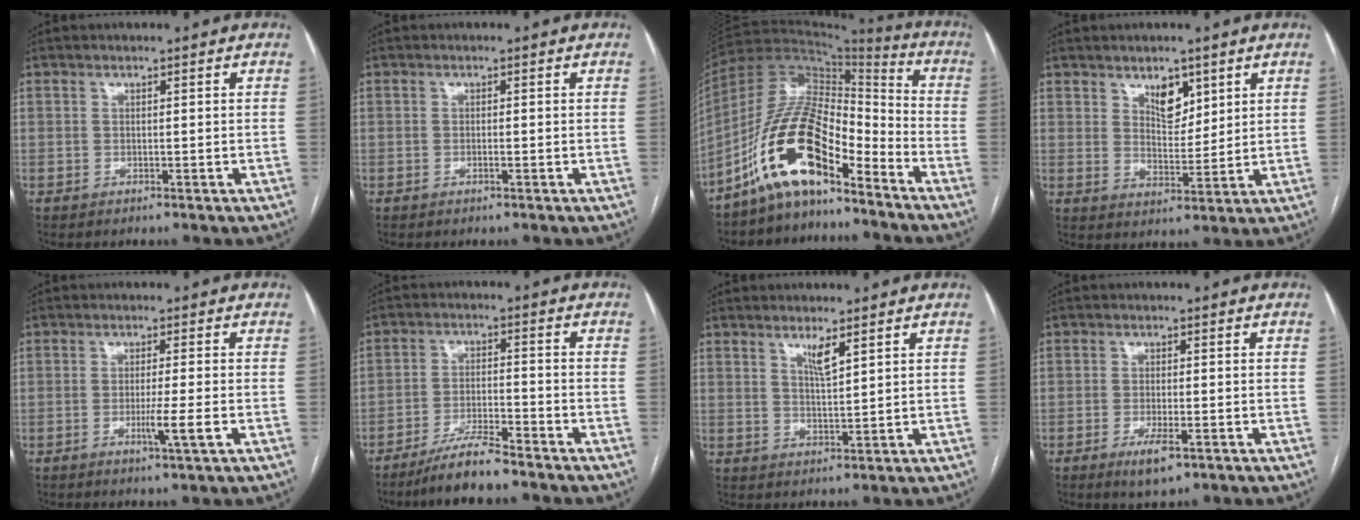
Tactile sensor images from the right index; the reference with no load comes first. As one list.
[{"total": 0.7, "force": [-0.3, 0.0, 0.6], "torque": [-0.014, 0.000, -0.004]}, {"total": 14.3, "force": [-9.3, 4.9, 9.7], "torque": [-0.190, 0.034, -0.171]}, {"total": 5.2, "force": [3.1, 2.7, 3.2], "torque": [-0.052, -0.005, 0.057]}, {"total": 4.1, "force": [-1.3, -0.6, 3.8], "torque": [-0.064, -0.009, -0.021]}, {"total": 7.0, "force": [-6.0, 0.5, 3.7], "torque": [-0.071, -0.018, -0.111]}, {"total": 3.0, "force": [1.9, 0.2, 2.3], "torque": [-0.048, -0.008, 0.038]}, {"total": 4.2, "force": [-2.2, 1.0, 3.5], "torque": [-0.065, -0.006, -0.032]}]